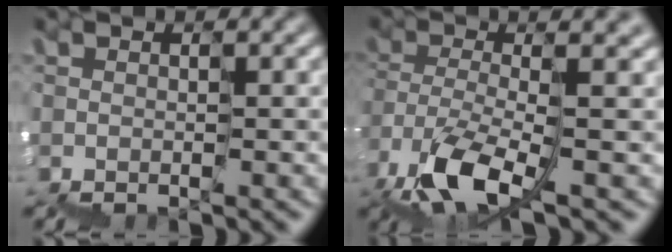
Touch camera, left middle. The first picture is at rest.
{"total": 6.3, "force": [-1.5, 2.2, 5.7], "torque": [-0.131, -0.008, -0.025]}